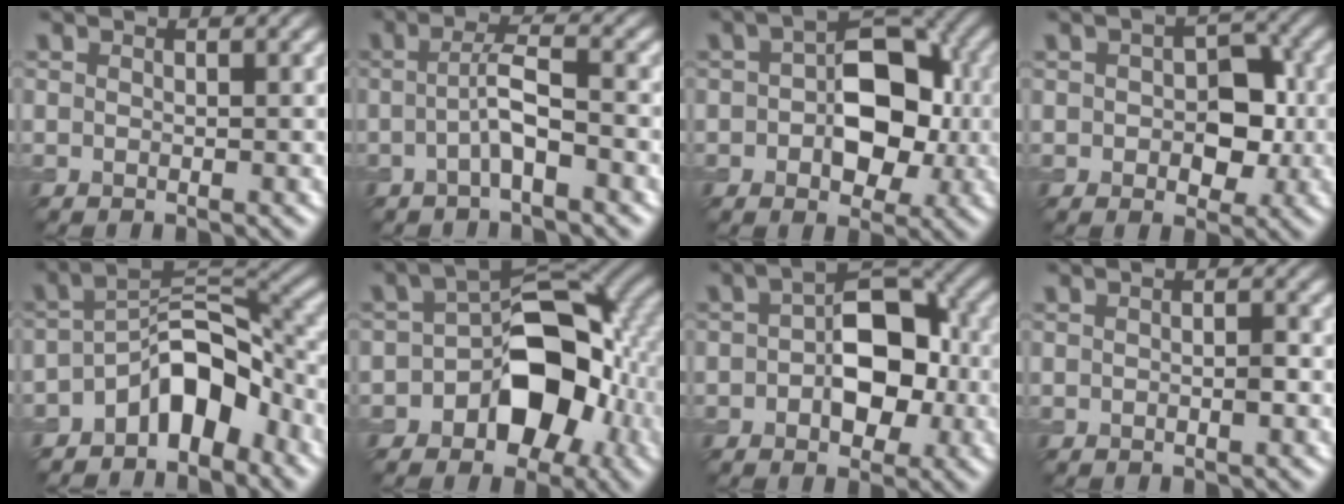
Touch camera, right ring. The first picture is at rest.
{"total": 2.6, "force": [-0.6, 0.2, 2.5], "torque": [-0.050, 0.013, -0.016]}
{"total": 7.5, "force": [0.0, 4.7, 5.8], "torque": [-0.078, 0.011, -0.004]}
{"total": 4.6, "force": [0.1, 3.0, 3.5], "torque": [-0.045, 0.001, 0.004]}
{"total": 6.7, "force": [-3.6, 3.2, 4.6], "torque": [-0.063, 0.015, -0.071]}
{"total": 9.5, "force": [-2.7, 6.0, 6.8], "torque": [-0.088, 0.013, -0.049]}
{"total": 6.7, "force": [-0.2, 4.1, 5.3], "torque": [-0.076, 0.011, -0.008]}
{"total": 0.7, "force": [0.1, 0.1, 0.7], "torque": [-0.014, 0.004, 0.004]}